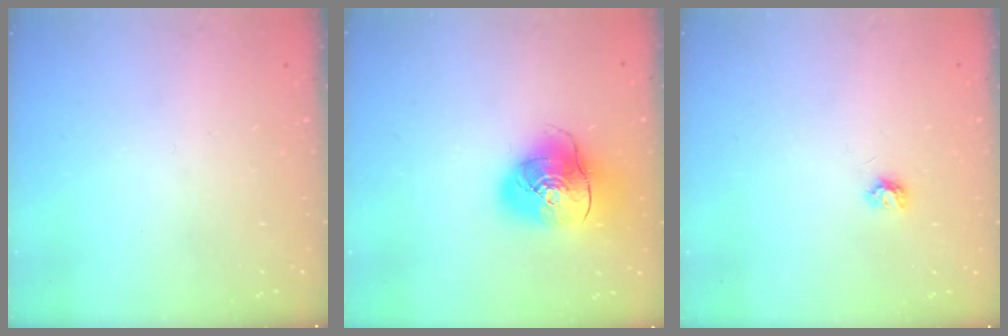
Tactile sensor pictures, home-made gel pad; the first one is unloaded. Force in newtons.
{"total": 14.0, "press": 13.8, "slide": 2.3}
{"total": 3.8, "press": 3.8, "slide": 0.4}